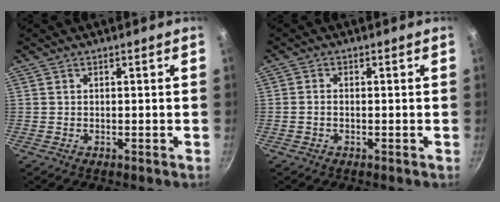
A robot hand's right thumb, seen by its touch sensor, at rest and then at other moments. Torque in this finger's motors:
{"motor_torque": [0.09, -0.33, -0.17, -0.17, 0.02]}